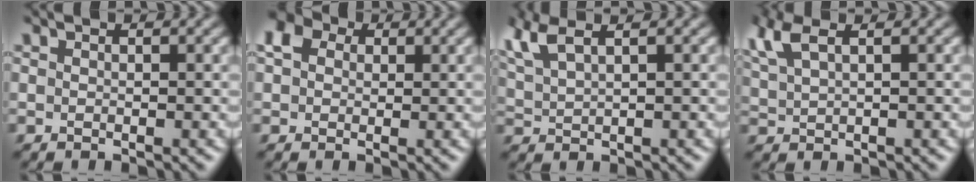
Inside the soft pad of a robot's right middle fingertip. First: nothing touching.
{"total": 3.6, "force": [1.5, 2.7, 1.8], "torque": [-0.042, 0.005, 0.024]}
{"total": 5.0, "force": [3.1, 2.0, 3.4], "torque": [-0.092, 0.025, 0.052]}
{"total": 4.1, "force": [2.3, 1.6, 3.0], "torque": [-0.076, 0.016, 0.045]}